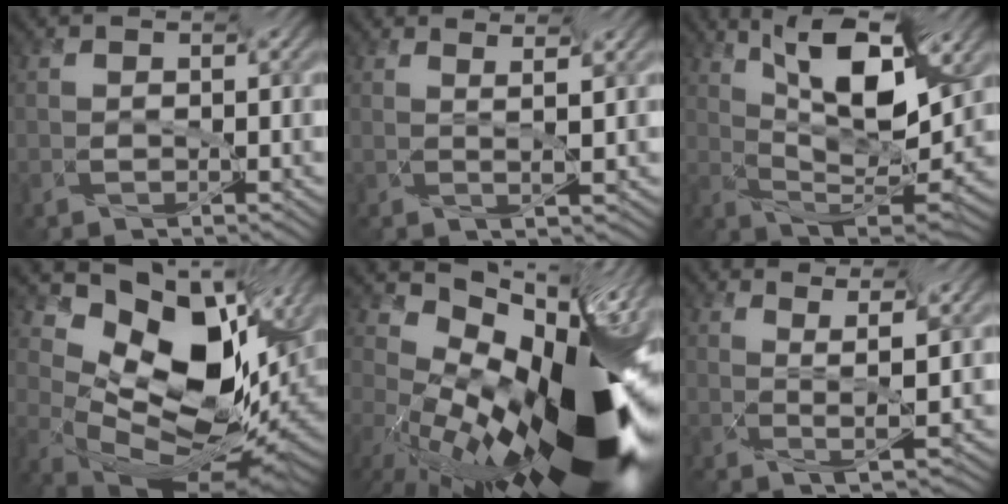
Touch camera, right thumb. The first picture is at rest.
{"total": 3.2, "force": [2.7, -1.0, 1.4], "torque": [-0.010, -0.006, 0.047]}
{"total": 10.0, "force": [5.2, 1.8, 8.4], "torque": [-0.152, -0.001, 0.100]}
{"total": 13.9, "force": [4.0, 7.7, 10.9], "torque": [-0.174, -0.005, 0.086]}
{"total": 16.3, "force": [-4.0, 6.6, 14.4], "torque": [-0.219, -0.023, -0.063]}
{"total": 4.7, "force": [3.5, -0.8, 3.0], "torque": [-0.052, -0.003, 0.059]}